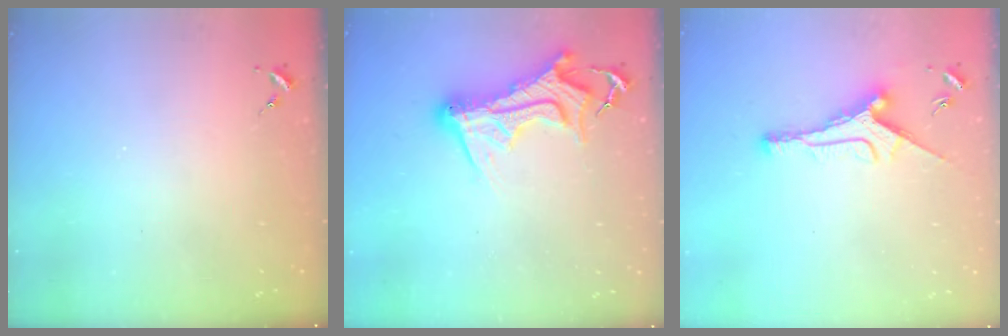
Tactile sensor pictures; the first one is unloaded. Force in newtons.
{"total": 15.8, "press": 15.7, "slide": 1.6}
{"total": 10.4, "press": 10.3, "slide": 0.4}